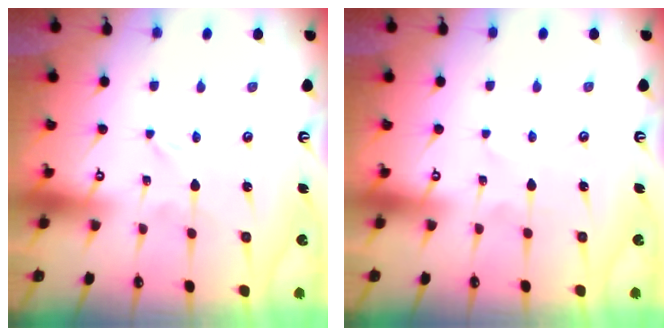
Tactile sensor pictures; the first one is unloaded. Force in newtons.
{"total": 1.9, "press": 1.9, "slide": 0.2}